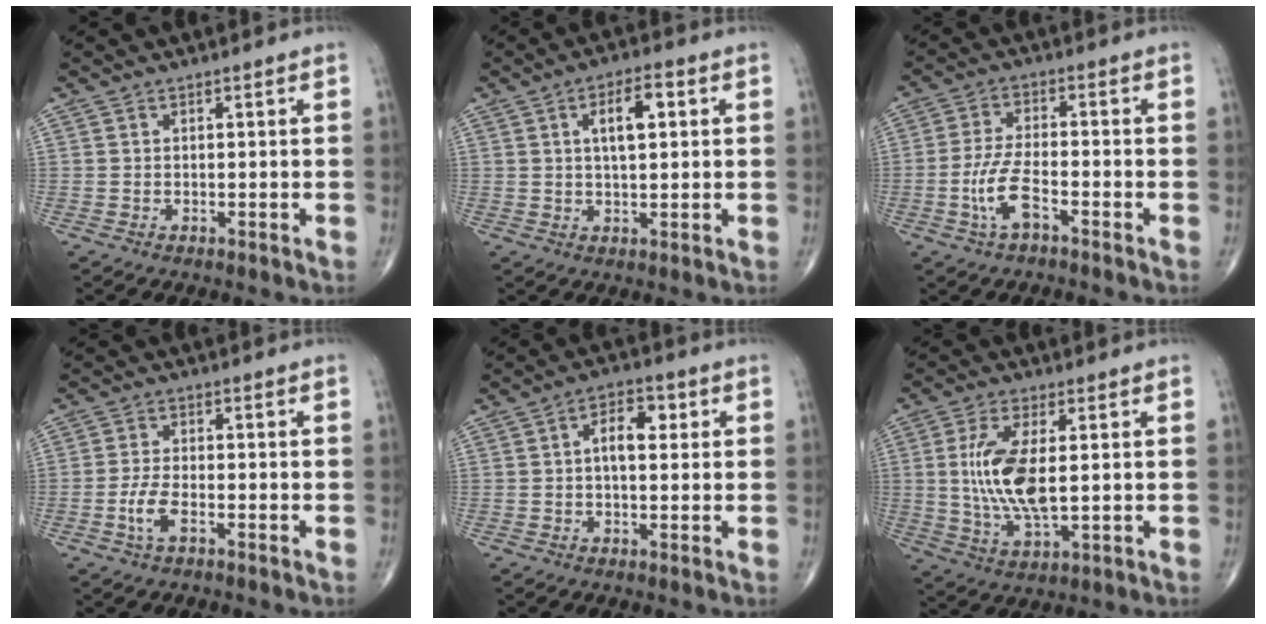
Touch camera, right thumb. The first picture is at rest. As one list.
[{"total": 6.9, "force": [1.8, 2.8, 6.0], "torque": [-0.090, 0.005, 0.028]}, {"total": 6.7, "force": [-2.9, 2.2, 5.6], "torque": [-0.124, 0.021, -0.056]}, {"total": 4.1, "force": [-1.8, 1.5, 3.3], "torque": [-0.075, 0.013, -0.036]}, {"total": 6.1, "force": [1.0, 3.3, 5.0], "torque": [-0.071, 0.016, 0.009]}, {"total": 12.0, "force": [1.0, 4.8, 11.0], "torque": [-0.229, -0.014, 0.025]}]